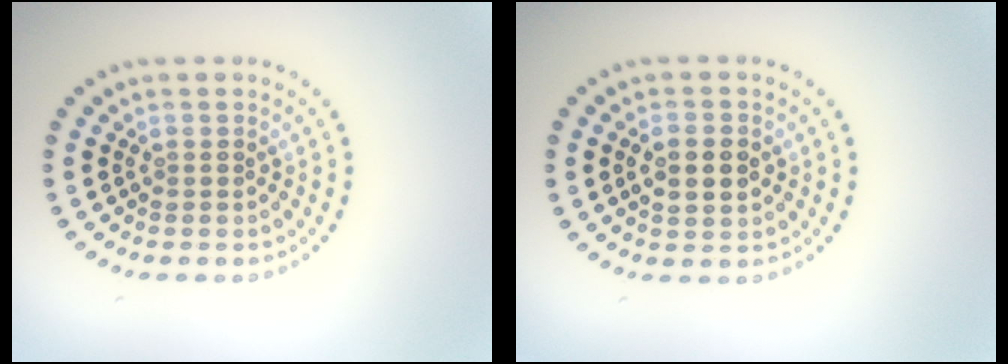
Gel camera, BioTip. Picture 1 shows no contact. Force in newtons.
{"total": 3.0, "press": 3.0, "slide": 0.2}